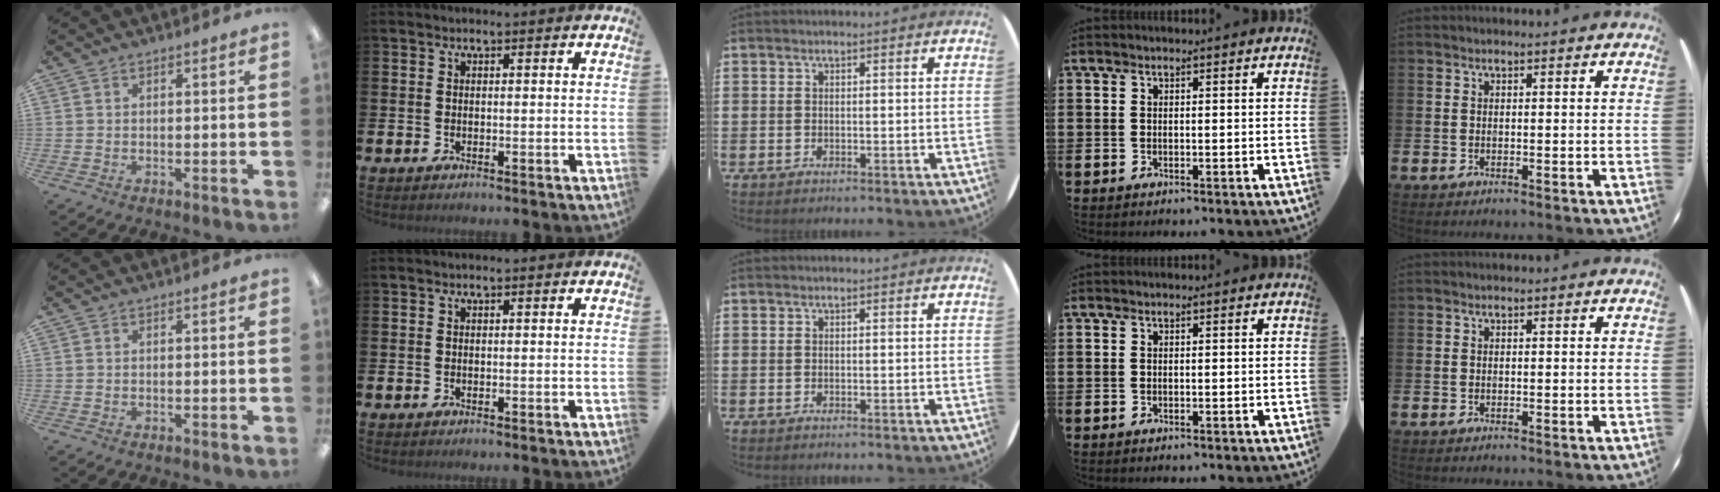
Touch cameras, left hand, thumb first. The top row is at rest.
{}